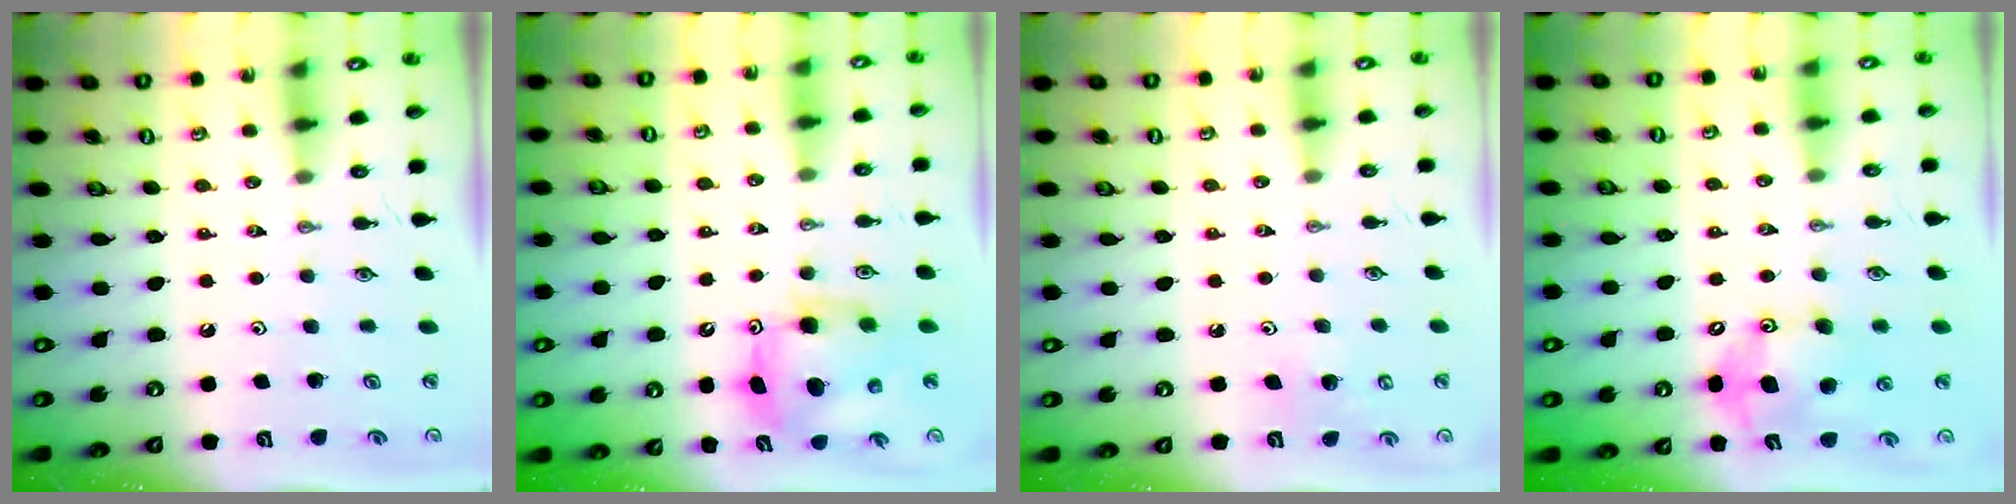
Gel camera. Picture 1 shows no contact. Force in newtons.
{"total": 8.8, "press": 8.8, "slide": 0.4}
{"total": 3.9, "press": 3.9, "slide": 0.3}
{"total": 11.9, "press": 11.4, "slide": 3.4}